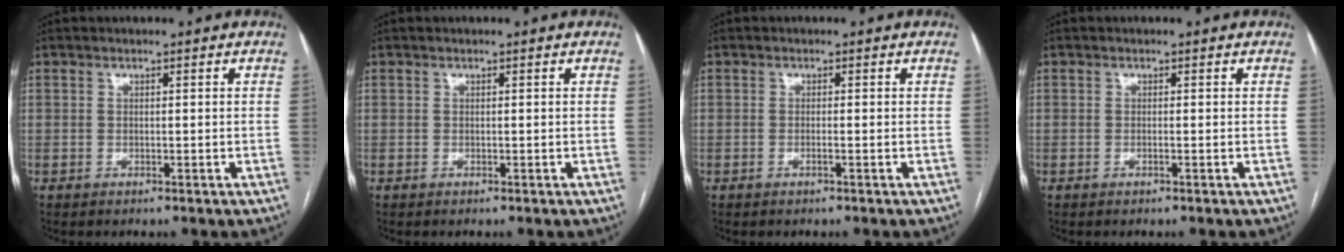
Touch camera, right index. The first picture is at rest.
{"total": 0.0}
{"total": 0.6, "force": [-0.2, -0.1, 0.5], "torque": [-0.012, 0.002, -0.003]}
{"total": 0.0}